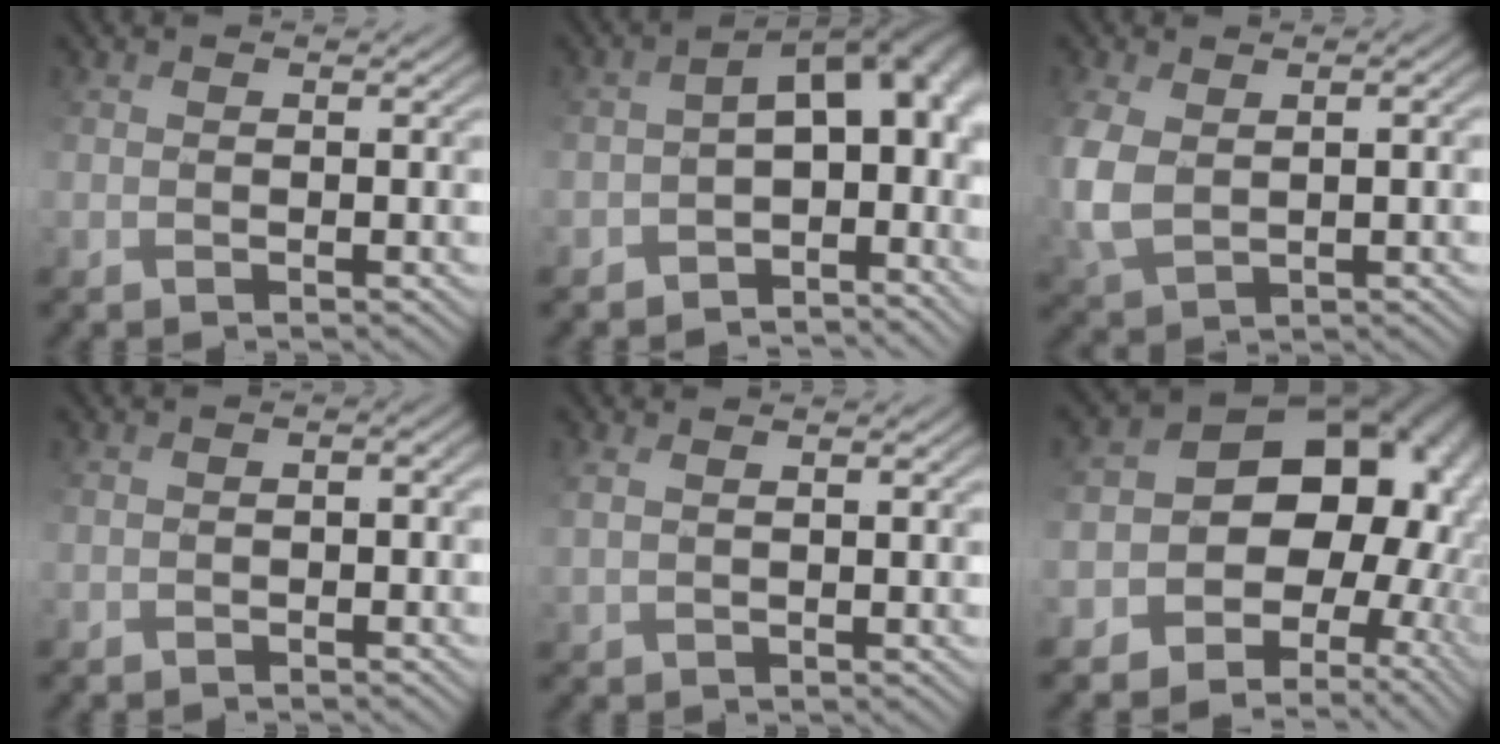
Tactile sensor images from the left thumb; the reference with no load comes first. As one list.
[{"total": 9.5, "force": [-3.2, 5.7, 6.9], "torque": [-0.086, -0.017, -0.045]}, {"total": 6.8, "force": [0.4, 4.2, 5.3], "torque": [-0.136, -0.005, 0.015]}, {"total": 2.0, "force": [-1.1, 1.1, 1.2], "torque": [-0.015, -0.003, -0.016]}, {"total": 1.5, "force": [1.4, 0.3, 0.5], "torque": [-0.013, 0.006, 0.033]}, {"total": 17.7, "force": [0.0, 13.8, 11.0], "torque": [-0.158, -0.037, 0.037]}]